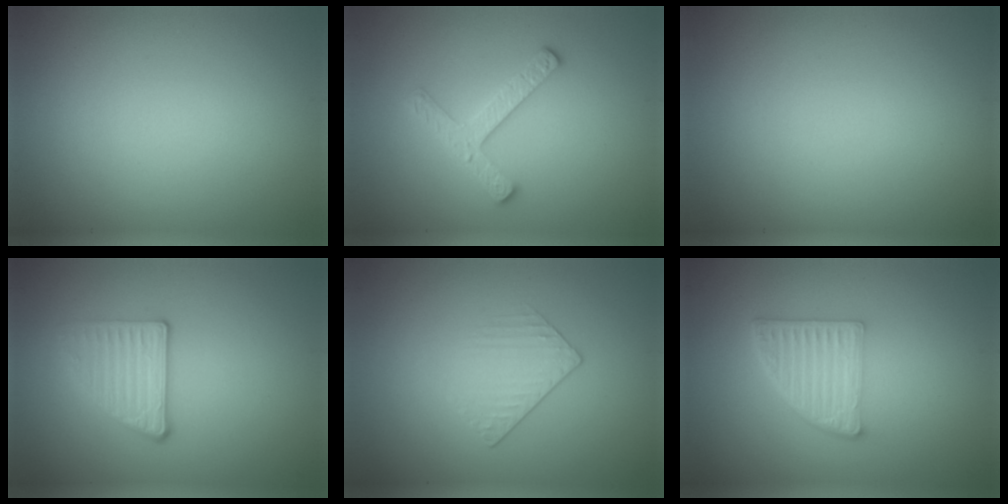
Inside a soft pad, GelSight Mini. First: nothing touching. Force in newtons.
{"total": 2.7, "press": 2.6, "slide": 0.5}
{"total": 0.0}
{"total": 2.7, "press": 2.5, "slide": 1.2}
{"total": 1.4, "press": 0.9, "slide": 1.1}
{"total": 4.8, "press": 3.3, "slide": 3.4}